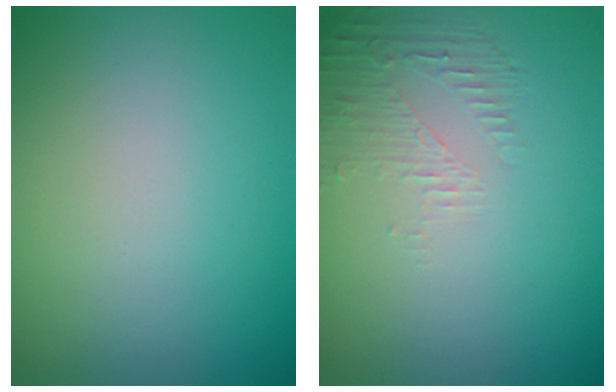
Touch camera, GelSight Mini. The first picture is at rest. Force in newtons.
{"total": 1.6, "press": 0.4, "slide": 1.6}